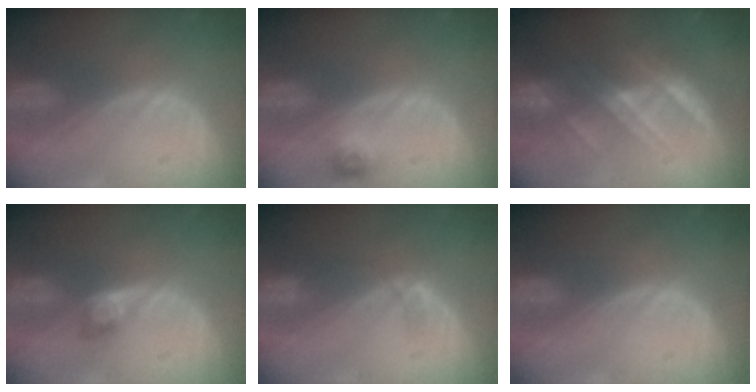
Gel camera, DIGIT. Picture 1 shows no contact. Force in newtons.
{"total": 2.4, "press": 2.2, "slide": 0.9}
{"total": 7.3, "press": 6.6, "slide": 3.2}
{"total": 2.4, "press": 2.4, "slide": 0.4}
{"total": 2.7, "press": 2.4, "slide": 1.3}
{"total": 0.0}